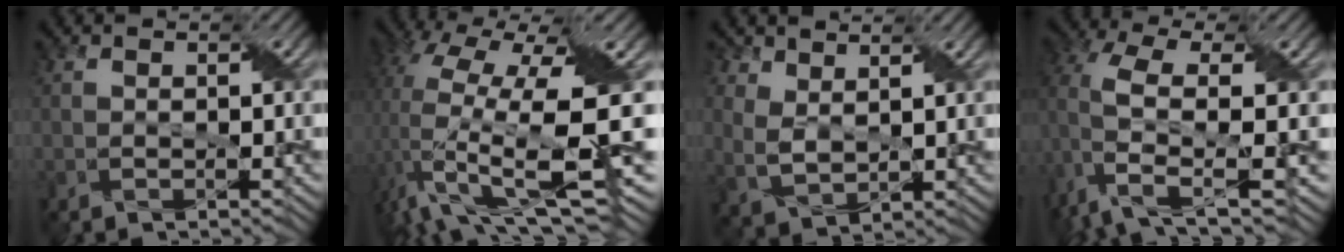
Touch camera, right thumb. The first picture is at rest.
{"total": 15.4, "force": [-1.3, 5.8, 14.2], "torque": [-0.295, -0.003, -0.021]}
{"total": 4.7, "force": [3.2, 2.7, 2.1], "torque": [-0.056, -0.004, 0.067]}
{"total": 9.0, "force": [2.4, 3.6, 7.9], "torque": [-0.177, 0.001, 0.041]}